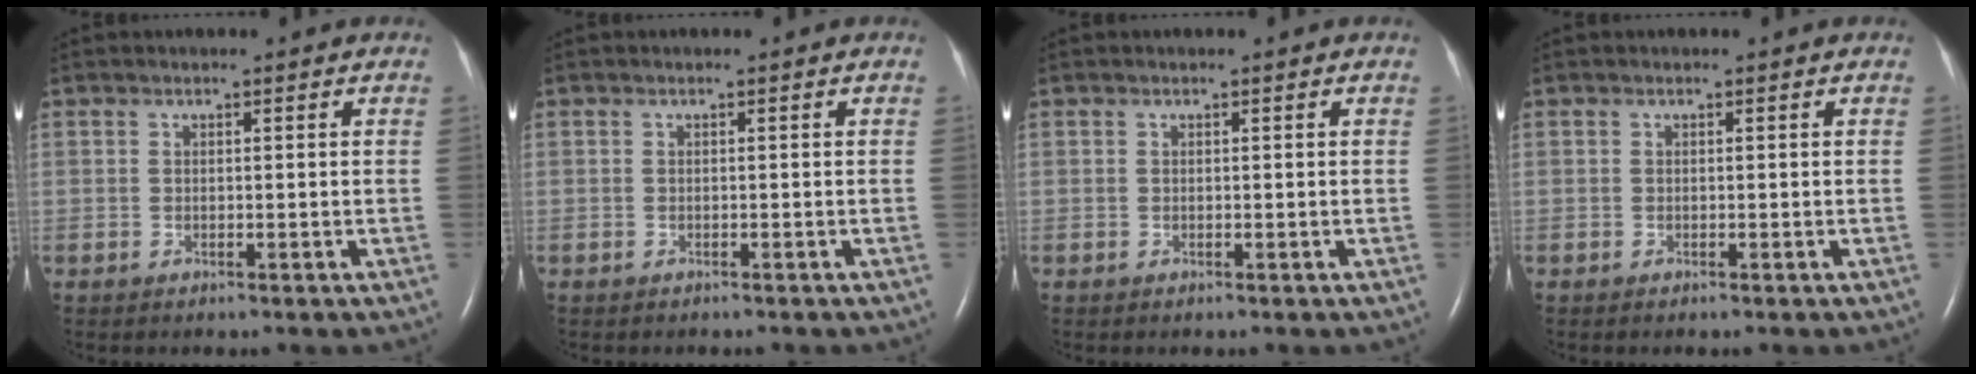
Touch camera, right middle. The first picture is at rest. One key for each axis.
{"total": 0.8, "fx": -0.7, "fy": 0.2, "fz": 0.3, "tx": -0.012, "ty": -0.002, "tz": -0.008}
{"total": 0.0}
{"total": 0.0}